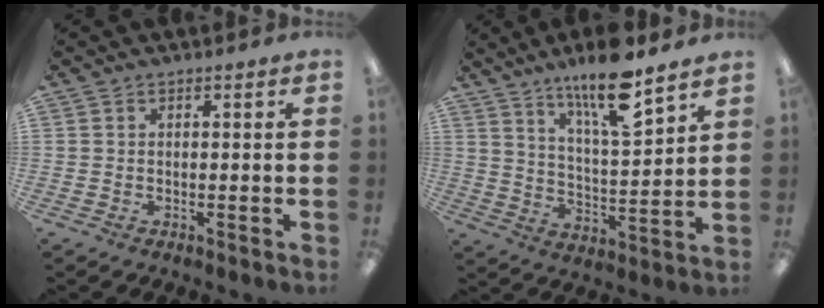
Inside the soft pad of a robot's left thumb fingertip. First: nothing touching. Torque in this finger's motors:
{"motor_torque": [0.75, 0.14, 1.04, -1.08, 0.15]}